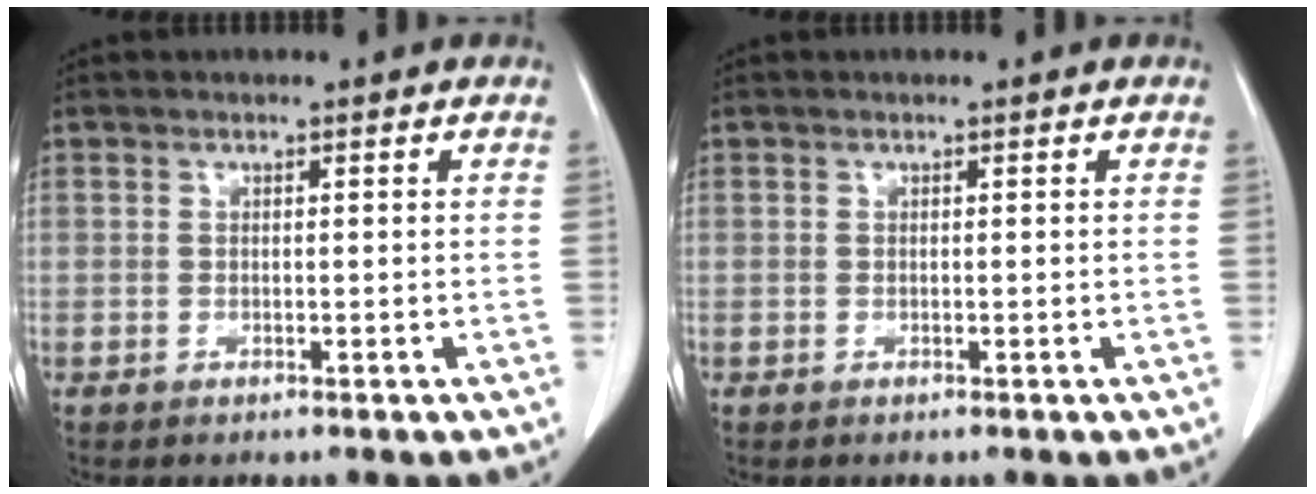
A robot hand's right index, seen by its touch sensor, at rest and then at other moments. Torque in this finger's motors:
{"motor_torque": [0.00, 0.00, 0.00, 0.00]}